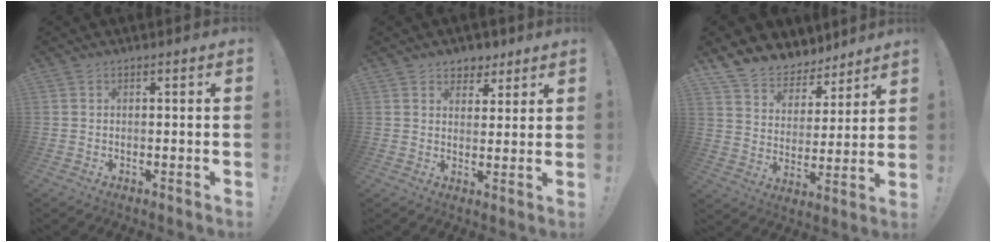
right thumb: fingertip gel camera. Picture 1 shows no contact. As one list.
[{"total": 5.7, "force": [3.8, 4.2, 0.7], "torque": [0.005, -0.028, 0.071]}, {"total": 9.5, "force": [7.8, 5.4, 1.2], "torque": [-0.024, -0.071, 0.148]}]